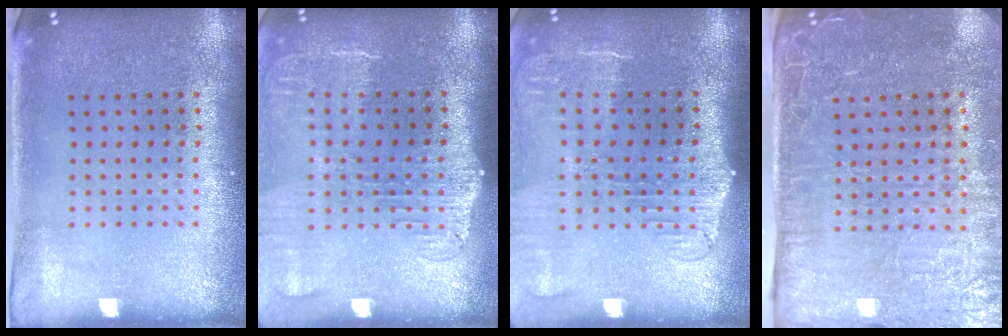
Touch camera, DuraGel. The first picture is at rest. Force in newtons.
{"total": 2.1, "press": 1.7, "slide": 1.2}
{"total": 2.1, "press": 1.7, "slide": 1.2}
{"total": 4.5, "press": 3.9, "slide": 2.2}